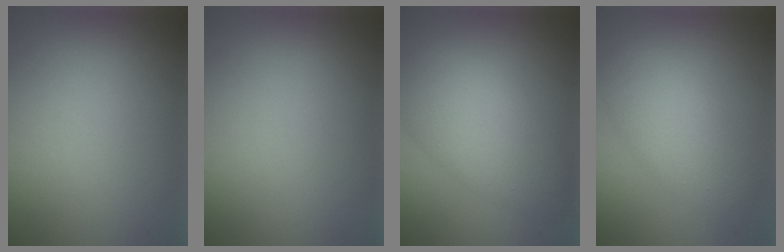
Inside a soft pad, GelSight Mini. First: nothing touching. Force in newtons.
{"total": 0.0}
{"total": 7.7, "press": 7.6, "slide": 0.2}
{"total": 5.0, "press": 5.0, "slide": 0.2}